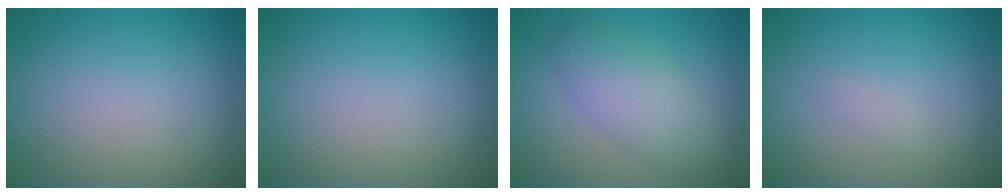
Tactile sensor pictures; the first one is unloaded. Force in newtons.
{"total": 0.0}
{"total": 4.1, "press": 4.0, "slide": 0.4}
{"total": 0.6, "press": 0.6, "slide": 0.0}